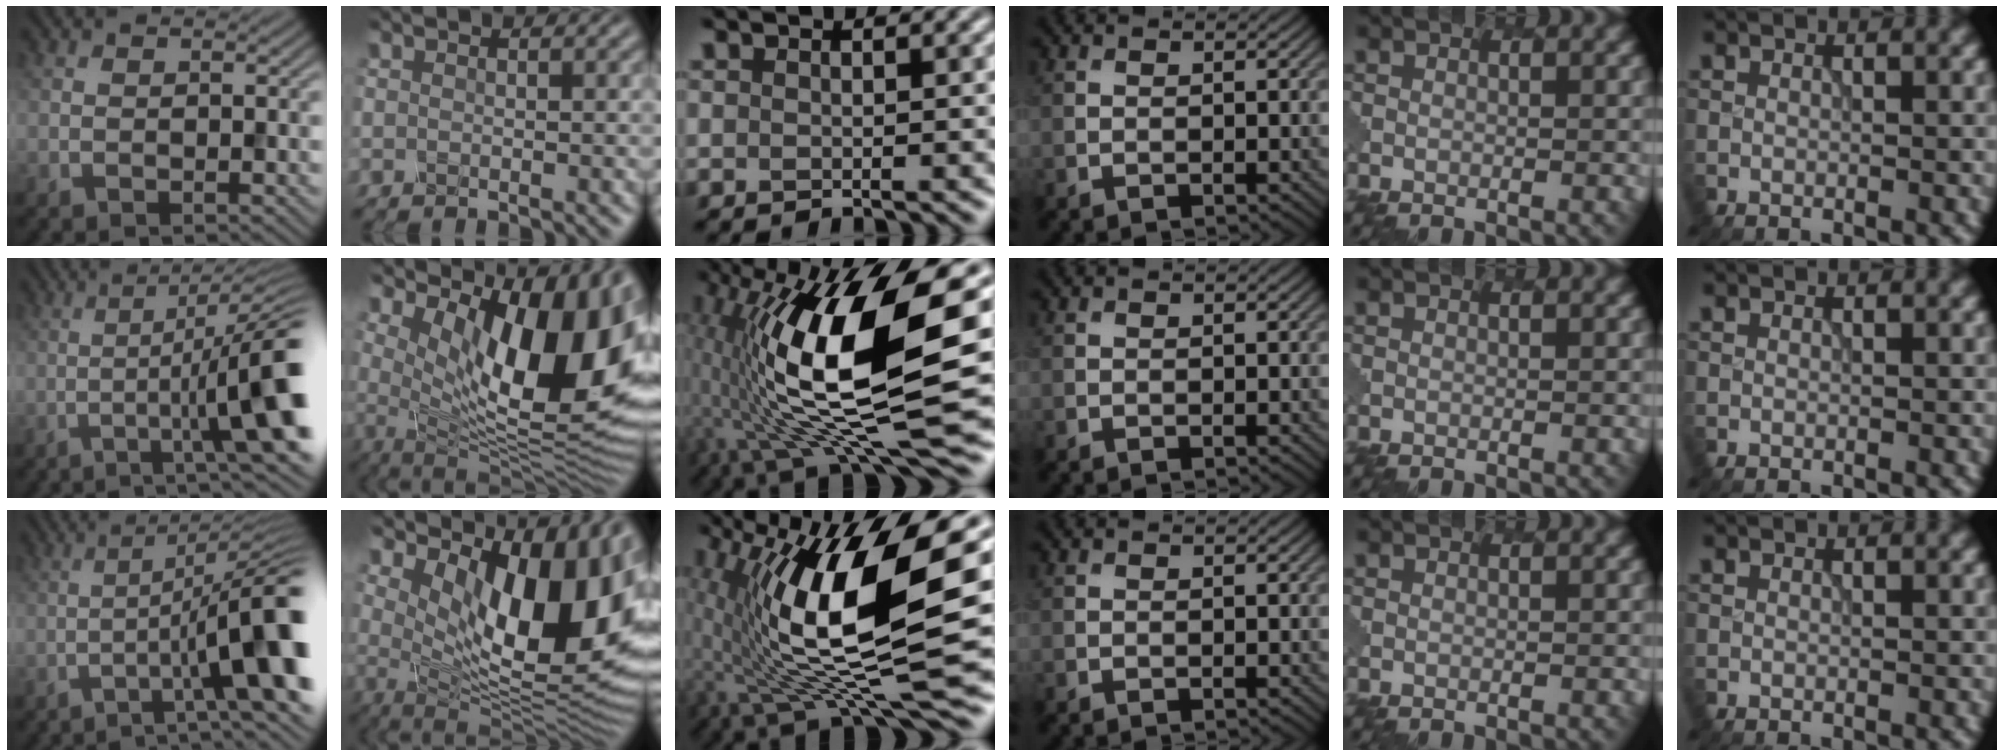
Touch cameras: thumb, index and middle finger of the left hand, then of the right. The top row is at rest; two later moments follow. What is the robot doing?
{"motion": "dispense", "object": "dispenser bottle"}